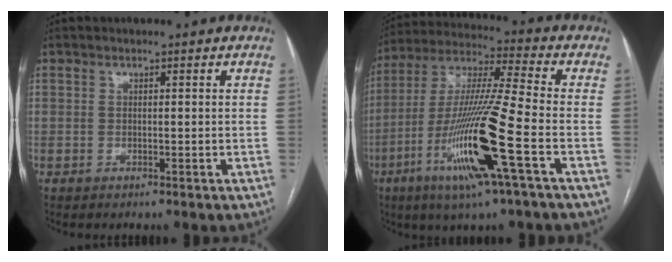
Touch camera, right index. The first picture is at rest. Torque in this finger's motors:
{"motor_torque": [2.14, 0.00, 1.05, 0.21]}